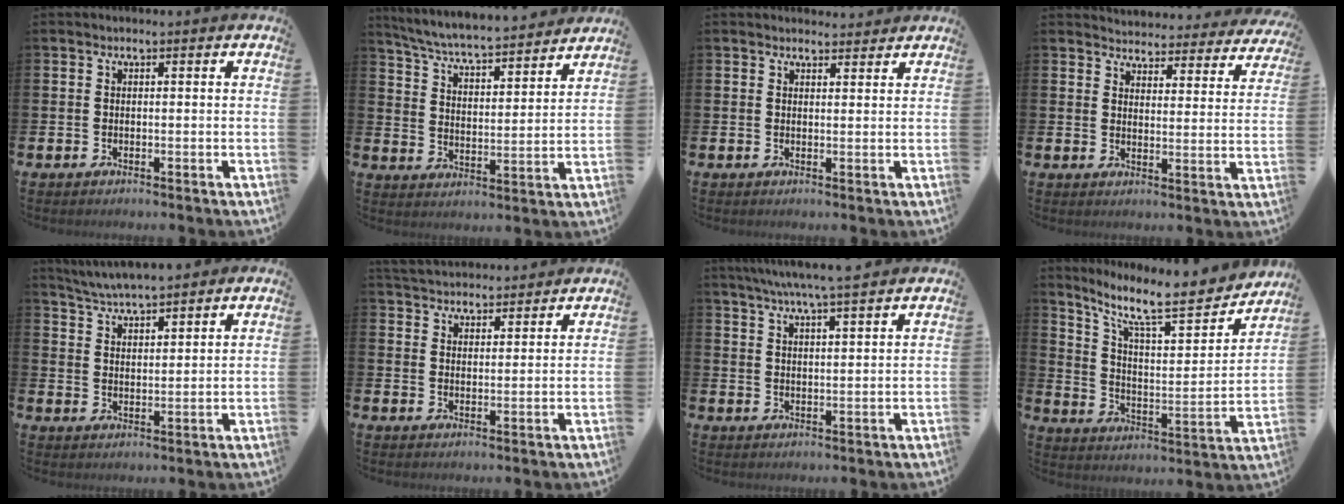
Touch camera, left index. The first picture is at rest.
{"total": 6.3, "force": [6.0, 0.3, 1.7], "torque": [-0.063, -0.048, 0.101]}
{"total": 2.0, "force": [1.9, 0.3, -0.1], "torque": [0.007, -0.010, 0.033]}
{"total": 3.9, "force": [3.9, 0.7, 0.0], "torque": [-0.017, -0.031, 0.065]}
{"total": 5.2, "force": [5.1, 0.5, 0.9], "torque": [-0.041, -0.021, 0.094]}
{"total": 4.2, "force": [4.1, 0.8, -0.1], "torque": [-0.011, -0.021, 0.075]}
{"total": 5.9, "force": [5.5, -0.2, 2.1], "torque": [-0.048, -0.023, 0.097]}
{"total": 11.6, "force": [9.6, 2.6, 6.1], "torque": [-0.137, -0.062, 0.159]}